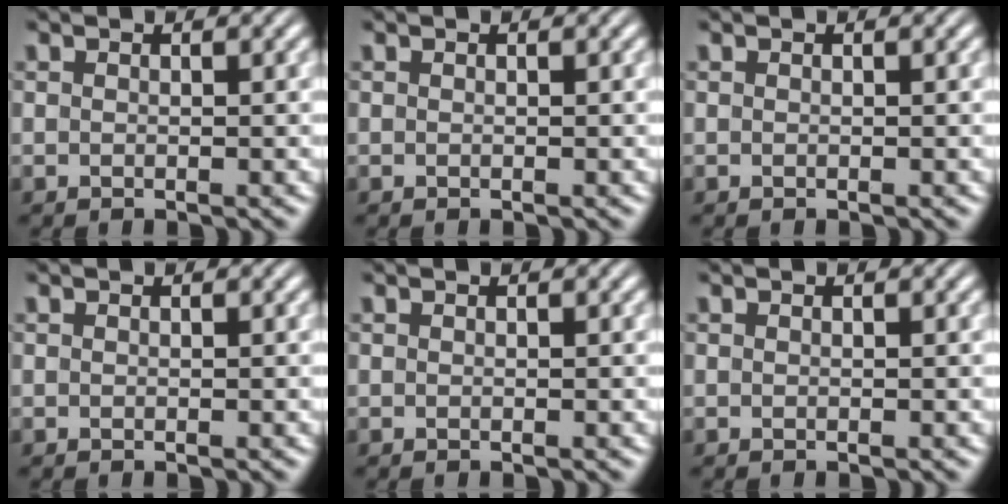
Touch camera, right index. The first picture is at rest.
{"total": 0.0}
{"total": 0.0}
{"total": 0.0}
{"total": 0.0}
{"total": 0.0}